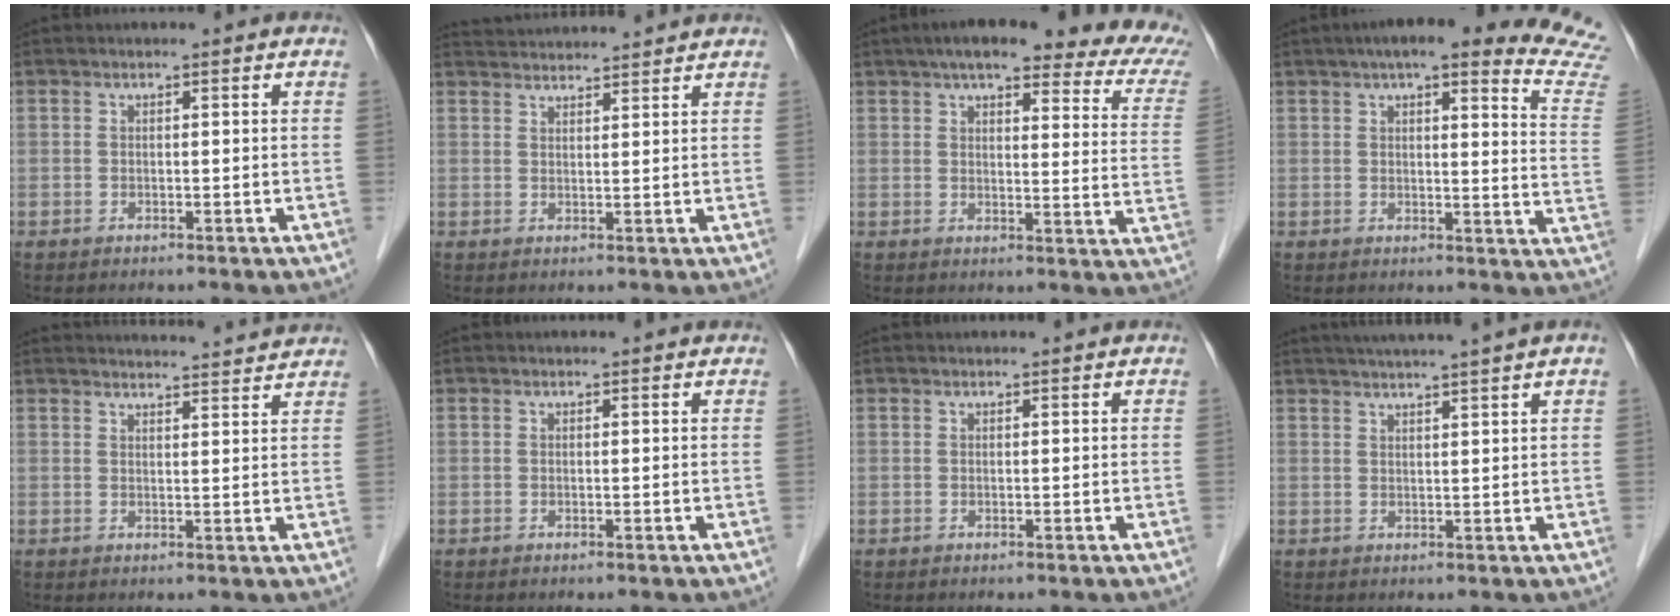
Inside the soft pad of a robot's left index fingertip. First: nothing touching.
{"total": 8.7, "force": [8.5, 0.3, 1.8], "torque": [-0.033, 0.034, 0.122]}
{"total": 21.0, "force": [16.7, 3.8, 12.3], "torque": [-0.149, 0.008, 0.180]}
{"total": 20.7, "force": [18.7, 1.3, 8.8], "torque": [-0.092, -0.053, 0.198]}
{"total": 13.2, "force": [12.9, 0.5, 2.7], "torque": [-0.024, 0.007, 0.147]}
{"total": 2.7, "force": [2.6, 0.5, 0.6], "torque": [-0.013, 0.017, 0.024]}
{"total": 2.2, "force": [2.1, 0.2, 0.5], "torque": [-0.009, 0.020, 0.028]}
{"total": 8.3, "force": [7.2, -1.4, 3.9], "torque": [-0.056, 0.018, 0.096]}